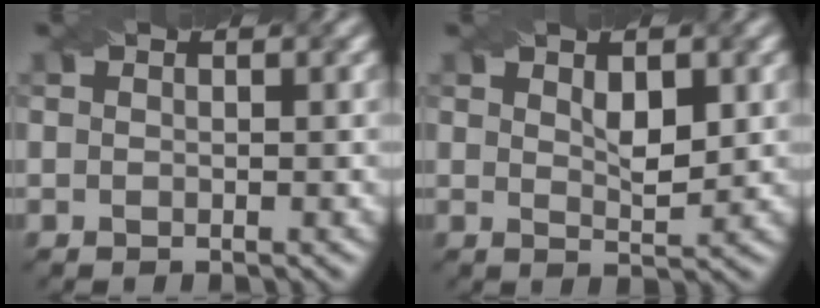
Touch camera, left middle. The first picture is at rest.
{"total": 2.7, "force": [1.0, 1.1, 2.2], "torque": [-0.035, -0.001, 0.021]}